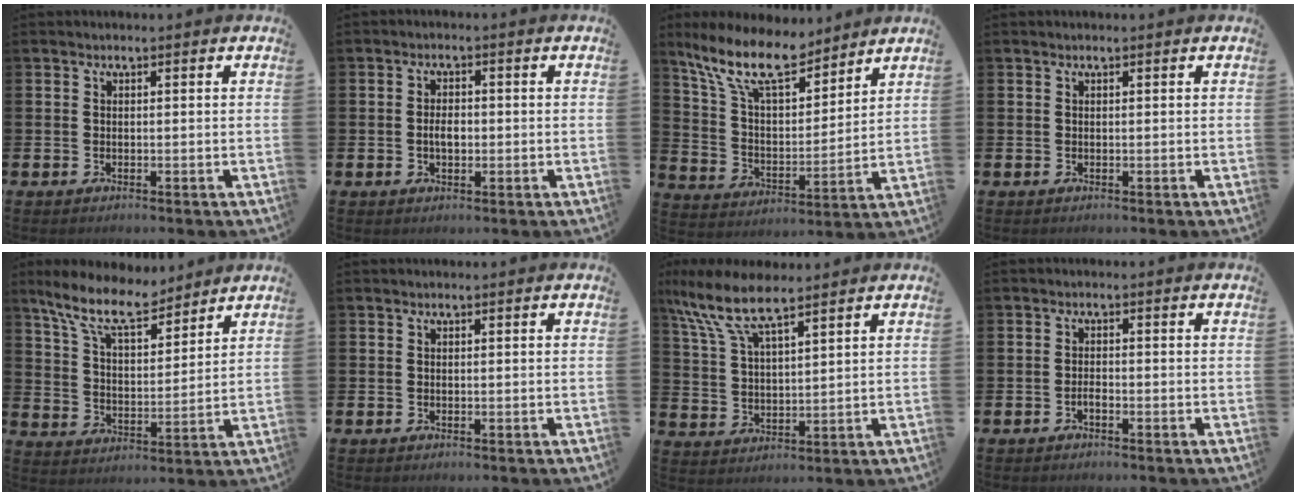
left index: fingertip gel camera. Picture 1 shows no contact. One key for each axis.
{"total": 2.6, "fx": -0.3, "fy": 1.6, "fz": 2.1, "tx": -0.022, "ty": -0.002, "tz": -0.010}
{"total": 12.3, "fx": 10.0, "fy": 4.0, "fz": 6.0, "tx": -0.151, "ty": -0.048, "tz": 0.180}
{"total": 0.0}
{"total": 10.0, "fx": 8.5, "fy": 2.8, "fz": 4.3, "tx": -0.112, "ty": -0.039, "tz": 0.154}
{"total": 0.0}
{"total": 8.9, "fx": 7.0, "fy": 2.5, "fz": 4.9, "tx": -0.125, "ty": -0.019, "tz": 0.127}
{"total": 1.1, "fx": -0.8, "fy": 0.4, "fz": 0.7, "tx": -0.022, "ty": 0.002, "tz": -0.014}